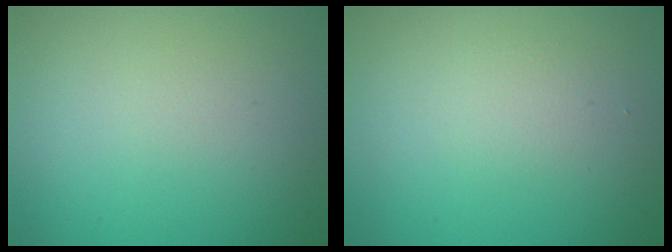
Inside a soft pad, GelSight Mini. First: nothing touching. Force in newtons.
{"total": 1.1, "press": 1.1, "slide": 0.0}